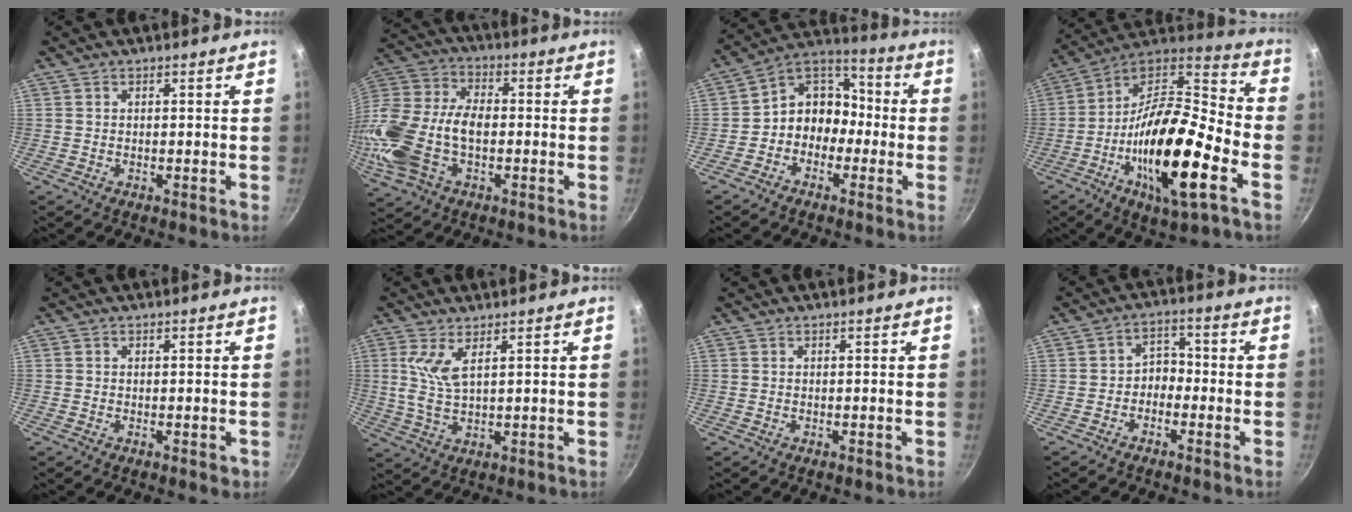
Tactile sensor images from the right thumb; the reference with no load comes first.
{"total": 20.0, "force": [-3.5, 12.2, 15.4], "torque": [-0.326, 0.027, -0.073]}
{"total": 10.3, "force": [-2.7, 8.6, 5.0], "torque": [-0.029, 0.057, -0.070]}
{"total": 24.8, "force": [-8.0, 7.9, 22.1], "torque": [-0.378, 0.031, -0.157]}
{"total": 1.3, "force": [-0.3, 0.8, 1.0], "torque": [-0.008, 0.000, -0.005]}
{"total": 5.9, "force": [2.3, 2.1, 4.9], "torque": [-0.104, -0.018, 0.051]}
{"total": 0.0}
{"total": 5.1, "force": [-2.3, 3.8, 2.6], "torque": [-0.013, 0.041, -0.050]}